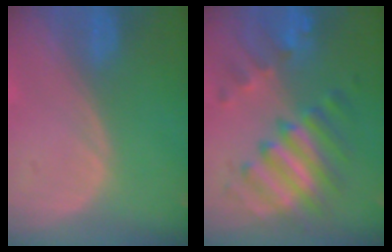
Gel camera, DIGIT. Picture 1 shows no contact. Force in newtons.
{"total": 9.0, "press": 9.0, "slide": 0.4}